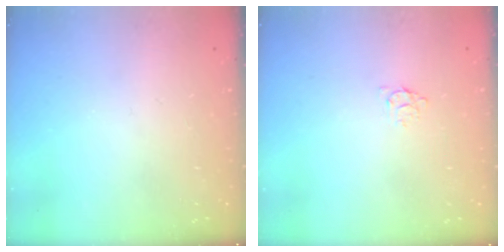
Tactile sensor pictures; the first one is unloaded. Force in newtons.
{"total": 3.6, "press": 3.5, "slide": 0.4}